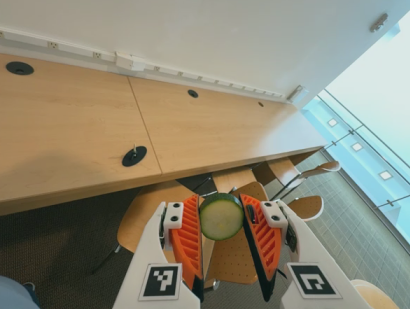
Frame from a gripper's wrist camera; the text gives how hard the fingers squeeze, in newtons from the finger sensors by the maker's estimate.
{"total": 9.2, "left": 9.3, "right": 9.0}